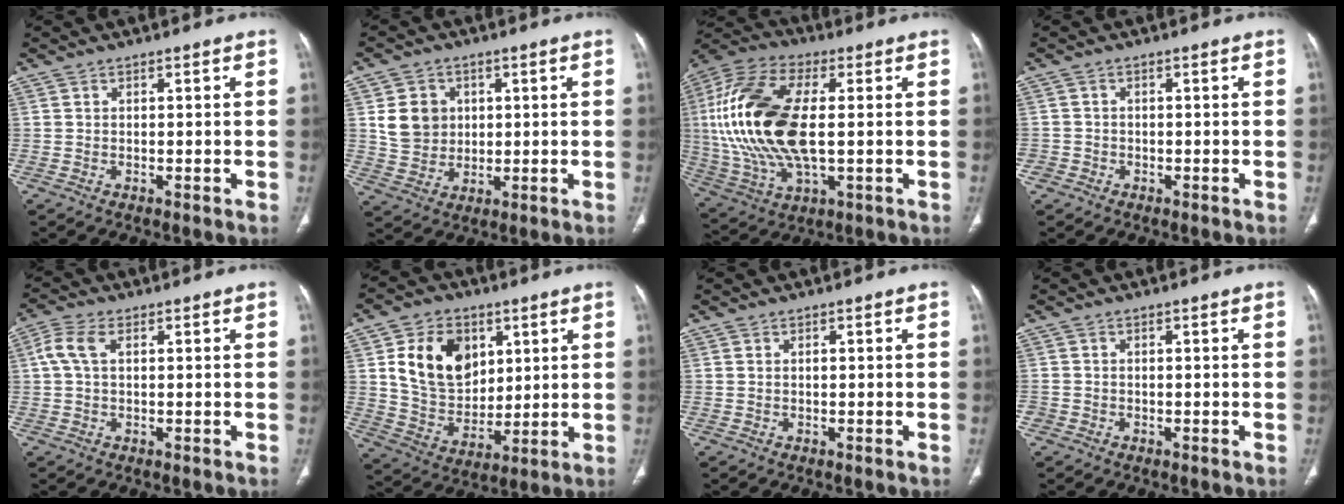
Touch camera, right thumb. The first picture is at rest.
{"total": 8.0, "force": [1.8, 7.0, 3.4], "torque": [-0.034, -0.008, 0.040]}
{"total": 23.3, "force": [1.4, 11.2, 20.4], "torque": [-0.439, 0.001, 0.027]}
{"total": 1.8, "force": [-0.8, 1.6, -0.1], "torque": [0.011, 0.009, -0.020]}
{"total": 4.7, "force": [1.1, 2.6, 3.7], "torque": [-0.098, 0.017, 0.020]}
{"total": 16.1, "force": [5.2, 11.9, 9.6], "torque": [-0.125, -0.020, 0.103]}
{"total": 0.5, "force": [0.1, 0.3, 0.4], "torque": [-0.011, 0.005, 0.005]}
{"total": 1.2, "force": [-0.4, 1.1, 0.2], "torque": [0.001, 0.005, -0.010]}